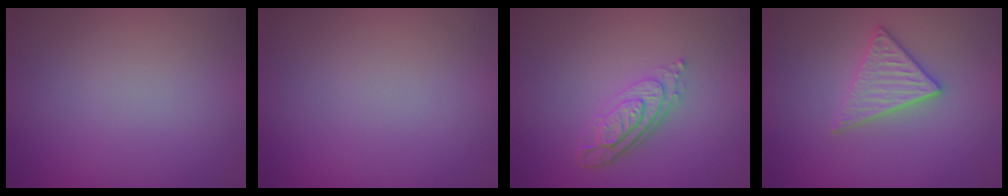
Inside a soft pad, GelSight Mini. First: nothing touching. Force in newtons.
{"total": 0.0}
{"total": 4.0, "press": 2.9, "slide": 2.8}
{"total": 2.9, "press": 2.7, "slide": 1.1}